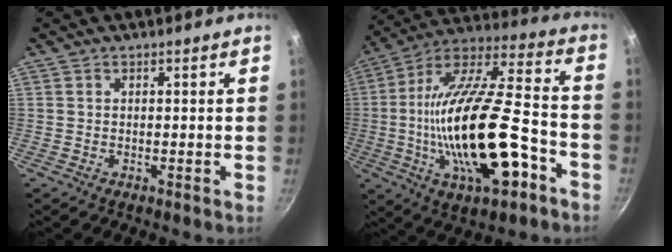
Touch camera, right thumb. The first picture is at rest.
{"total": 27.6, "force": [-7.3, 10.7, 24.3], "torque": [-0.426, 0.030, -0.119]}